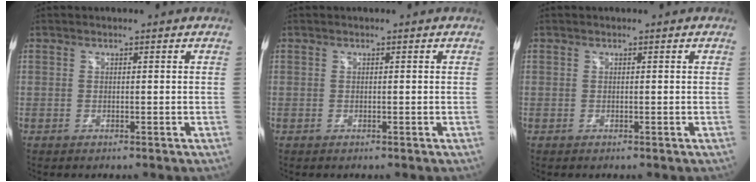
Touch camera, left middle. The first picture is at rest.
{"total": 0.0}
{"total": 0.0}